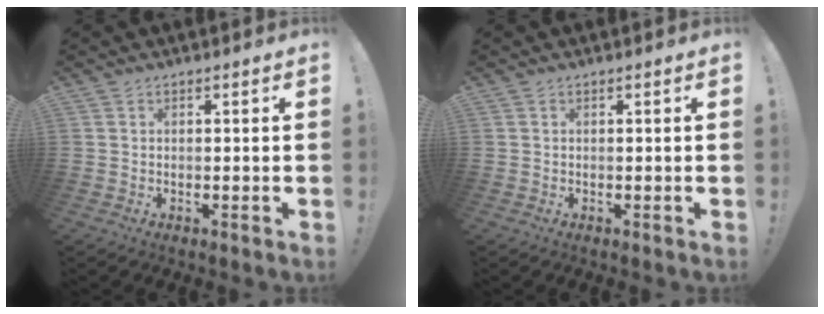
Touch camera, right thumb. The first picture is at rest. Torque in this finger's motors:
{"motor_torque": [-0.03, 0.03, 0.01, -0.01, 0.00]}